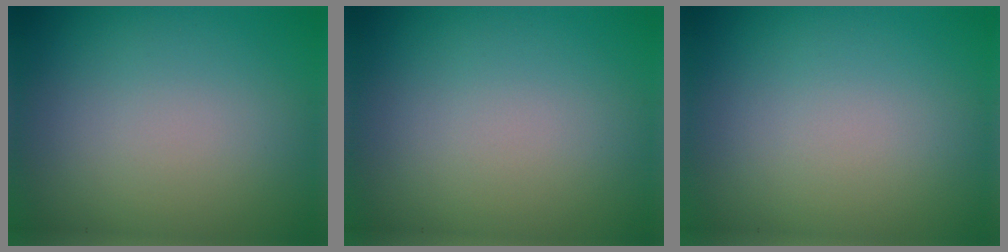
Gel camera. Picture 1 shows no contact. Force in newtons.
{"total": 0.0}
{"total": 0.0}